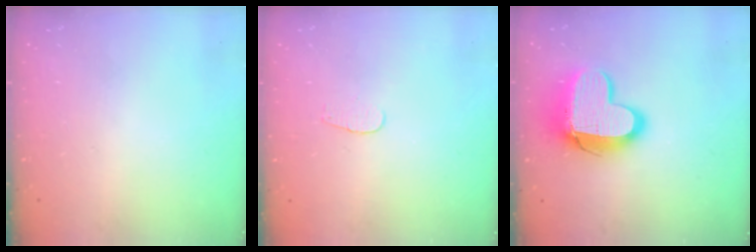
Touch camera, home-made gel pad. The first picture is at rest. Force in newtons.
{"total": 3.2, "press": 3.2, "slide": 0.3}
{"total": 15.0, "press": 14.9, "slide": 1.3}